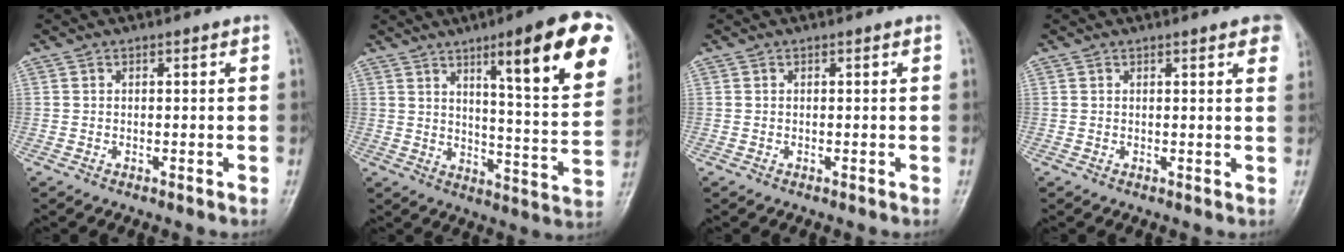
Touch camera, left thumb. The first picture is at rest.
{"total": 20.6, "force": [10.1, 3.7, 17.6], "torque": [-0.204, -0.035, 0.141]}
{"total": 0.0}
{"total": 4.9, "force": [3.1, 1.0, 3.6], "torque": [-0.030, 0.001, 0.028]}